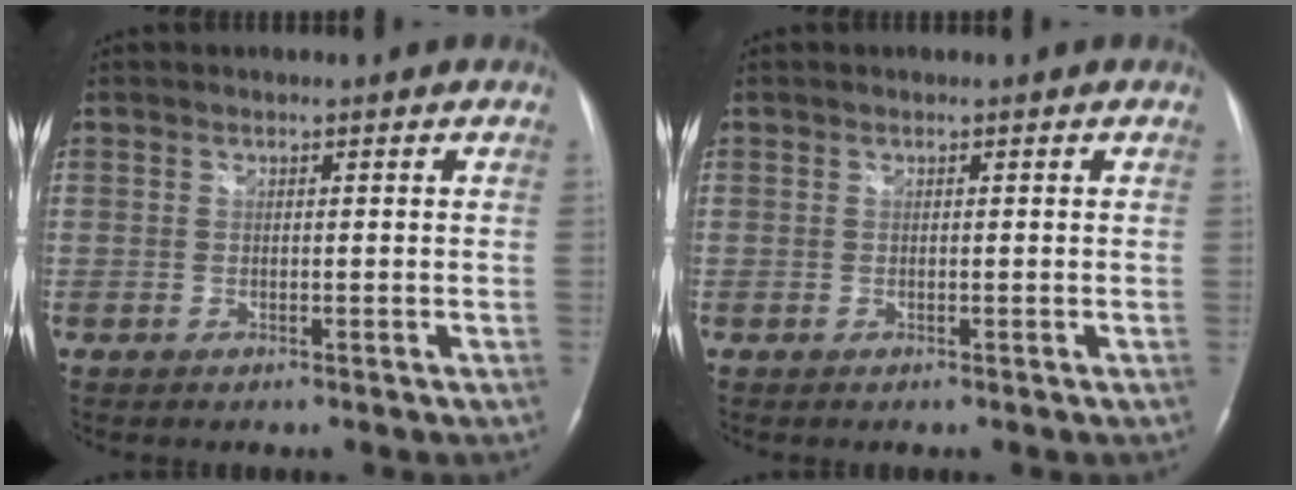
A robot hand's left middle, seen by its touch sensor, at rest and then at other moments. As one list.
[{"total": 0.0}]